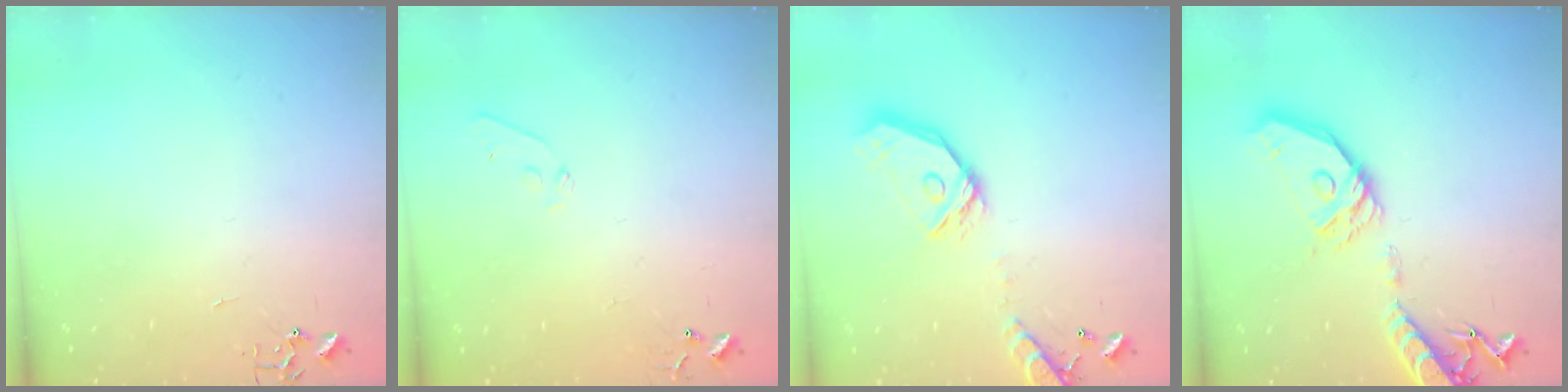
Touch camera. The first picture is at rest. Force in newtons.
{"total": 5.2, "press": 5.2, "slide": 0.5}
{"total": 17.0, "press": 16.8, "slide": 2.7}
{"total": 20.0, "press": 19.7, "slide": 3.5}